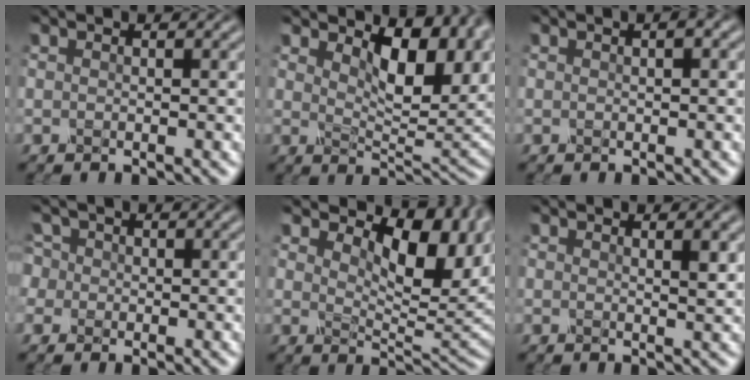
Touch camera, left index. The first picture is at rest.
{"total": 8.7, "force": [3.4, 4.1, 6.8], "torque": [-0.106, -0.007, 0.054]}
{"total": 0.8, "force": [0.2, 0.2, 0.7], "torque": [-0.011, 0.002, 0.003]}
{"total": 3.6, "force": [1.1, 3.2, 1.5], "torque": [-0.038, 0.018, 0.001]}
{"total": 9.2, "force": [3.1, 4.6, 7.3], "torque": [-0.110, -0.004, 0.046]}
{"total": 1.6, "force": [0.8, 0.5, 1.4], "torque": [-0.013, -0.001, 0.009]}